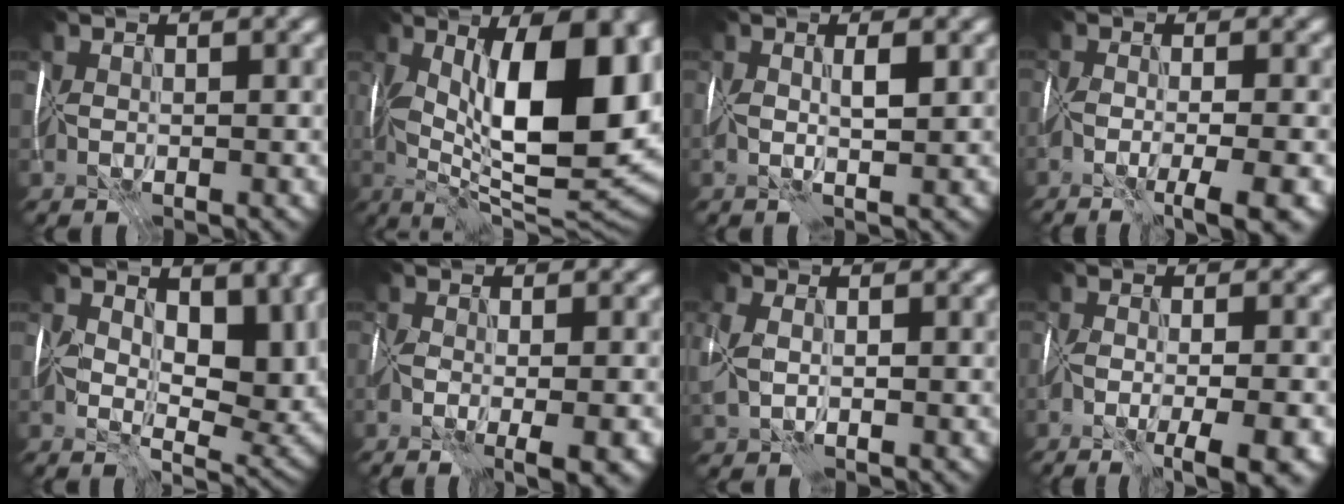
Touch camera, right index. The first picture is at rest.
{"total": 16.9, "force": [2.4, 6.5, 15.4], "torque": [-0.219, 0.004, 0.036]}
{"total": 2.2, "force": [0.5, 0.4, 2.1], "torque": [-0.044, 0.004, 0.006]}
{"total": 6.6, "force": [-3.4, 1.7, 5.4], "torque": [-0.073, -0.011, -0.051]}
{"total": 8.4, "force": [2.3, 4.9, 6.4], "torque": [-0.109, -0.018, 0.036]}
{"total": 5.6, "force": [-2.2, 1.9, 4.7], "torque": [-0.064, -0.011, -0.025]}
{"total": 4.6, "force": [-0.2, 3.3, 3.3], "torque": [-0.076, -0.006, 0.002]}
{"total": 8.1, "force": [-4.3, 2.4, 6.4], "torque": [-0.085, -0.014, -0.058]}